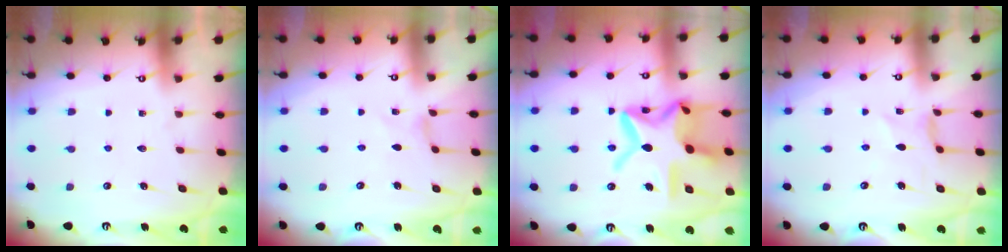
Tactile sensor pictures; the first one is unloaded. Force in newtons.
{"total": 0.0}
{"total": 20.0, "press": 20.0, "slide": 1.6}
{"total": 1.4, "press": 1.3, "slide": 0.3}